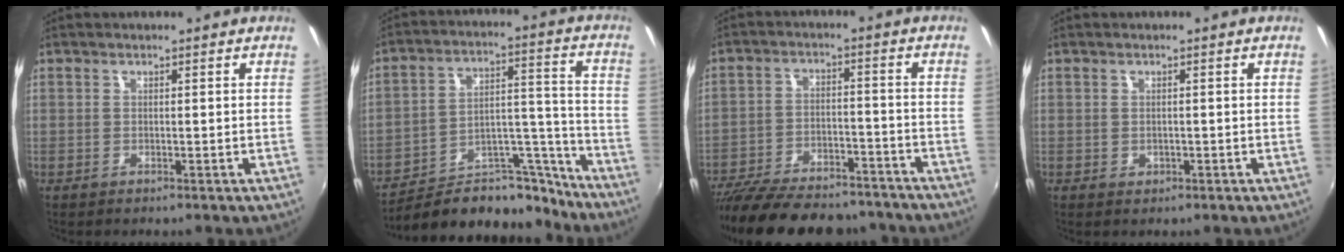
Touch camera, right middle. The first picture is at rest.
{"total": 19.4, "force": [-16.8, 7.0, 6.5], "torque": [-0.104, 0.036, -0.242]}
{"total": 22.8, "force": [-19.4, 7.0, 9.6], "torque": [-0.197, -0.019, -0.278]}
{"total": 0.8, "force": [-0.1, 0.8, 0.0], "torque": [-0.001, -0.003, 0.000]}